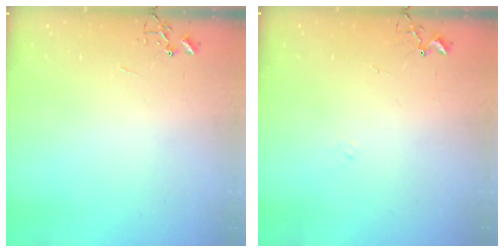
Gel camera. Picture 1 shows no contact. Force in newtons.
{"total": 6.5, "press": 6.5, "slide": 0.7}